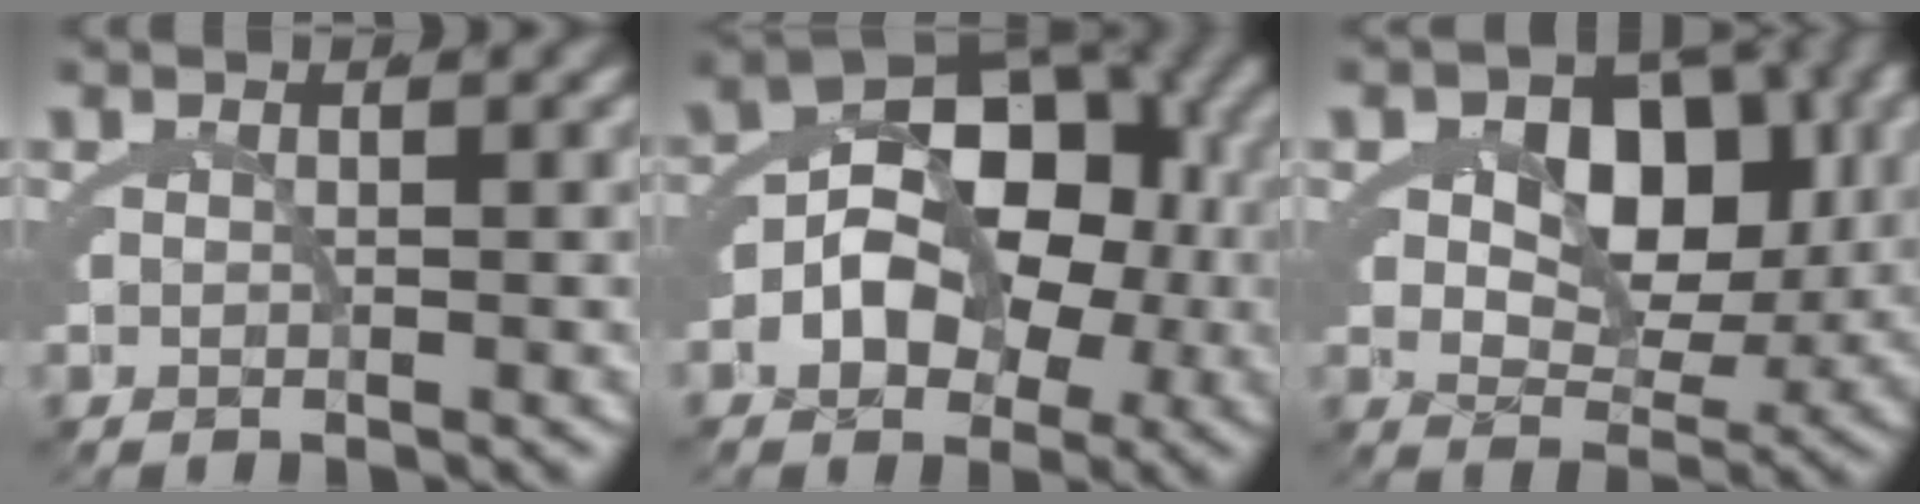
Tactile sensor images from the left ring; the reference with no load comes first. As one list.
[{"total": 12.3, "force": [0.0, 8.7, 8.6], "torque": [-0.141, -0.002, -0.007]}, {"total": 10.4, "force": [1.0, 7.9, 6.7], "torque": [-0.113, -0.023, 0.018]}]